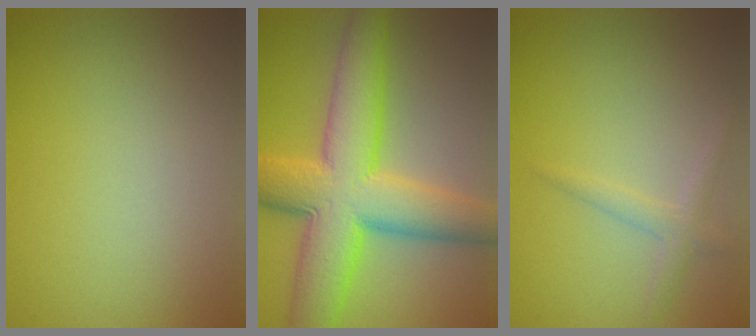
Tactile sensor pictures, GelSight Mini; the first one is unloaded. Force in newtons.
{"total": 11.1, "press": 11.1, "slide": 0.1}
{"total": 1.4, "press": 1.4, "slide": 0.0}